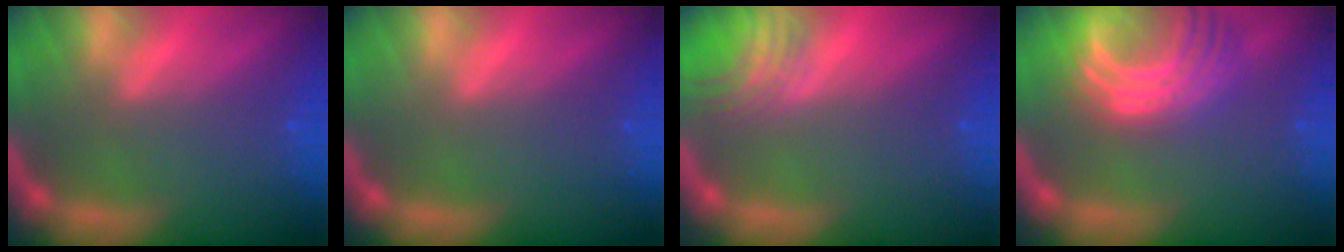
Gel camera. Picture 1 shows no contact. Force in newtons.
{"total": 0.0}
{"total": 3.9}
{"total": 10.0}